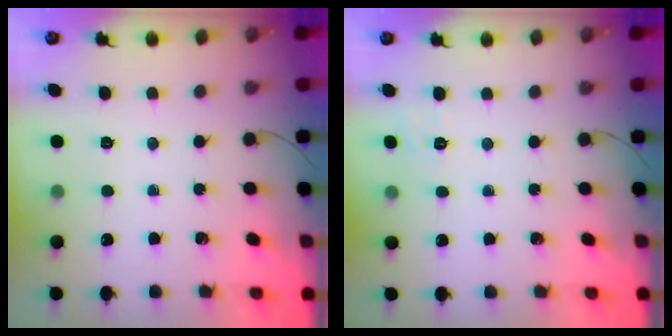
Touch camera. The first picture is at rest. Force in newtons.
{"total": 1.9, "press": 0.7, "slide": 1.7}